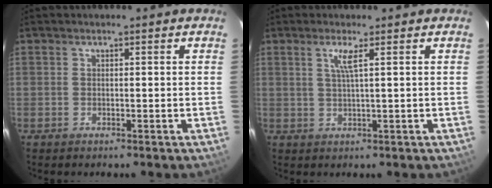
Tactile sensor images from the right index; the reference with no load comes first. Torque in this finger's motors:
{"motor_torque": [0.10, 0.04, 0.05, 0.04]}